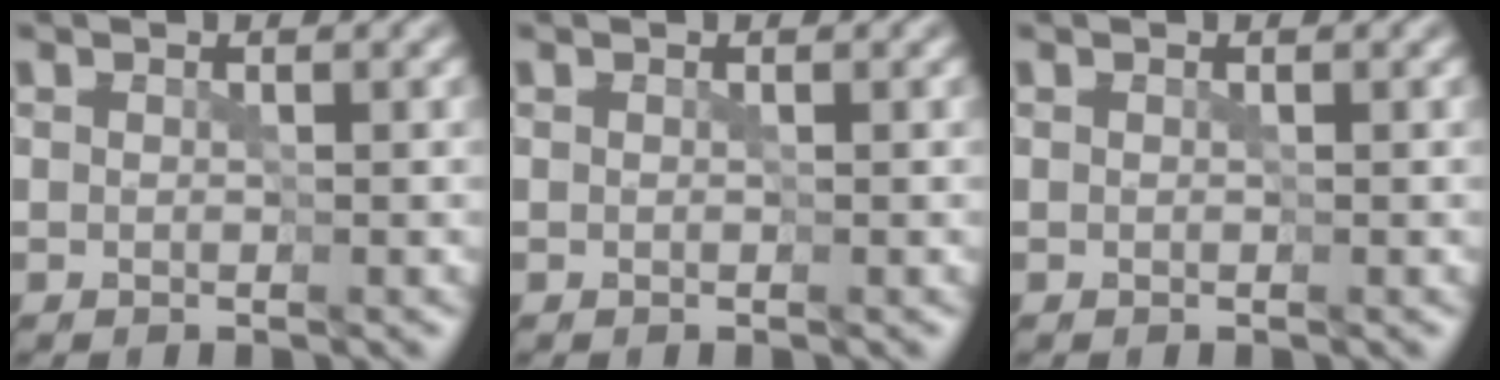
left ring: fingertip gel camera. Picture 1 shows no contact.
{"total": 0.0}
{"total": 0.0}